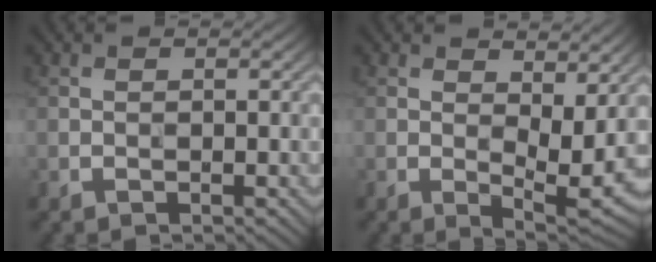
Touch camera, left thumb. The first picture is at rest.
{"total": 6.8, "force": [2.0, 2.8, 5.8], "torque": [-0.098, -0.003, 0.035]}